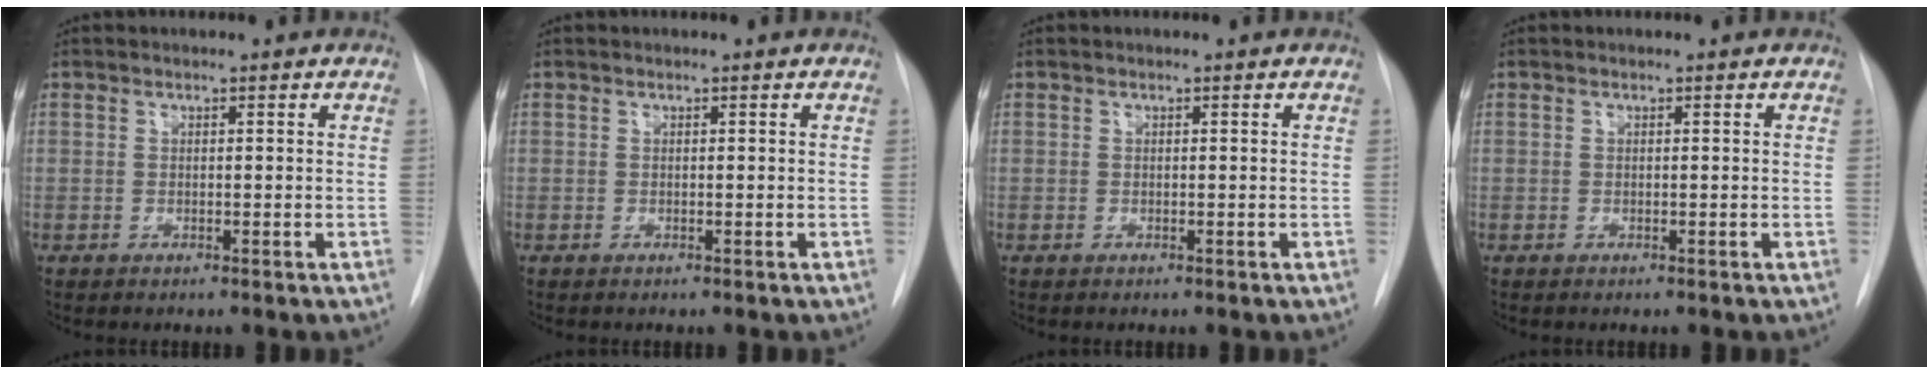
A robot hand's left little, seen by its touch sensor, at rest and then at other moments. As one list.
[{"total": 0.0}, {"total": 0.0}, {"total": 0.0}]